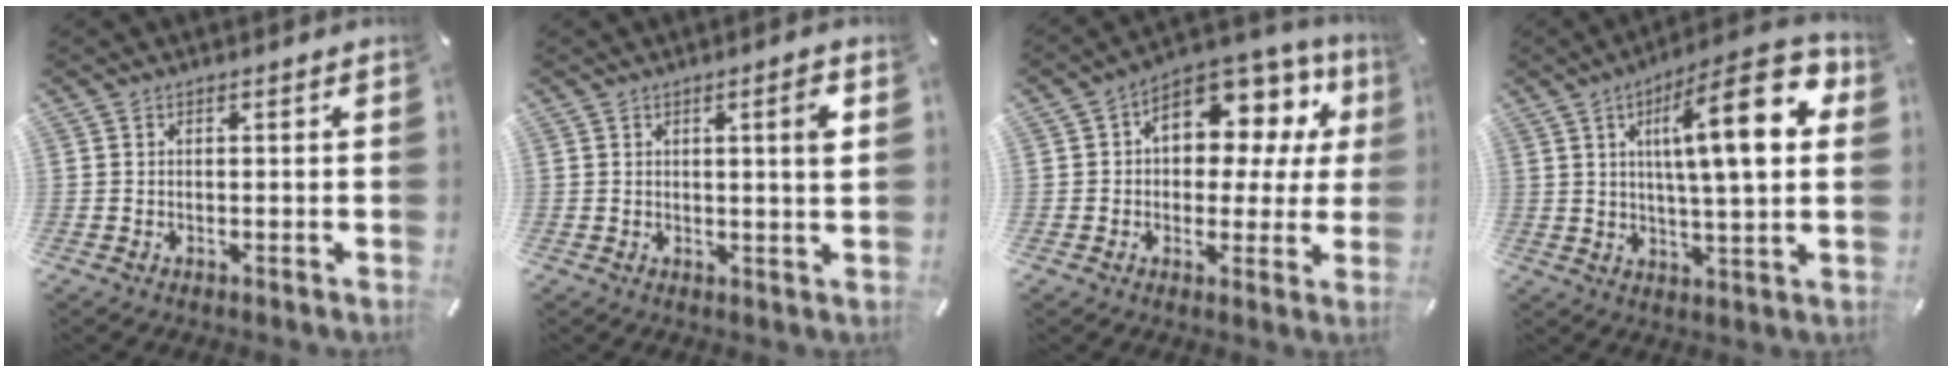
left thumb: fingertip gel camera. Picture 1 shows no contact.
{"total": 4.9, "force": [1.5, 0.4, 4.6], "torque": [-0.074, -0.006, 0.018]}
{"total": 12.2, "force": [4.6, 8.2, 7.8], "torque": [-0.105, -0.038, 0.081]}
{"total": 19.7, "force": [6.3, 4.9, 18.0], "torque": [-0.278, -0.023, 0.083]}